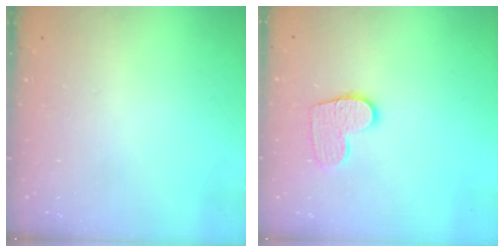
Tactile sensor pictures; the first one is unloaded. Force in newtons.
{"total": 10.0, "press": 10.0, "slide": 0.6}